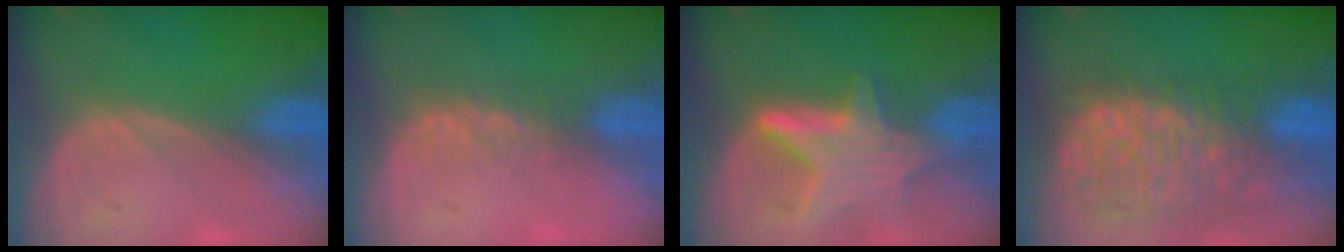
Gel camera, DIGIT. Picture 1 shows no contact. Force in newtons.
{"total": 2.8, "press": 2.4, "slide": 1.5}
{"total": 6.8, "press": 6.6, "slide": 1.7}
{"total": 12.6, "press": 10.3, "slide": 7.2}